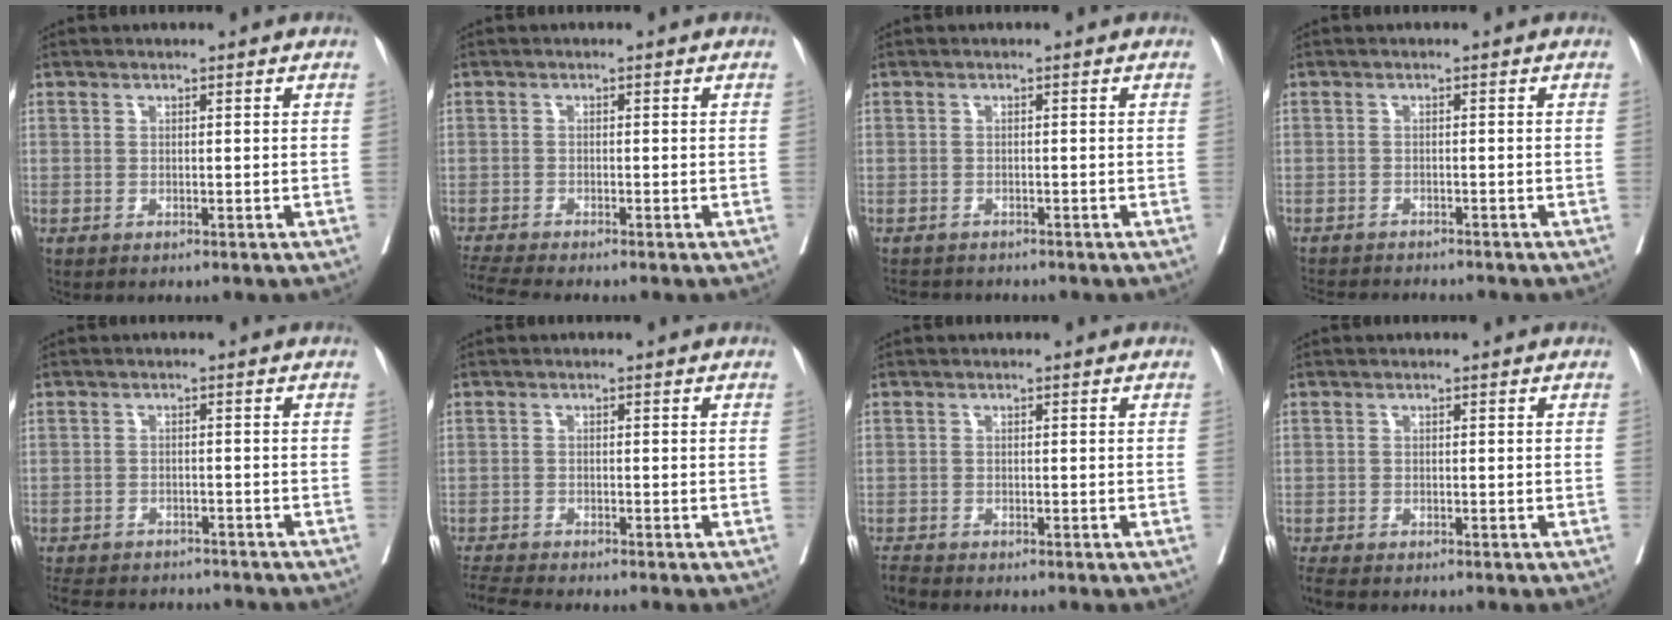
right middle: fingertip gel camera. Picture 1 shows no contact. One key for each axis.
{"total": 4.0, "fx": -3.6, "fy": -0.8, "fz": 1.3, "tx": -0.028, "ty": -0.016, "tz": -0.067}
{"total": 3.4, "fx": -3.2, "fy": 1.2, "fz": 0.5, "tx": -0.009, "ty": -0.008, "tz": -0.049}
{"total": 7.6, "fx": -7.2, "fy": 0.9, "fz": 2.4, "tx": -0.035, "ty": -0.011, "tz": -0.104}
{"total": 13.0, "fx": -11.6, "fy": 4.0, "fz": 4.2, "tx": -0.093, "ty": -0.002, "tz": -0.154}
{"total": 4.6, "fx": -4.4, "fy": -0.4, "fz": 1.2, "tx": -0.022, "ty": -0.017, "tz": -0.077}
{"total": 1.8, "fx": -1.8, "fy": -0.2, "fz": 0.1, "tx": -0.004, "ty": -0.010, "tz": -0.034}
{"total": 2.7, "fx": -2.4, "fy": 0.5, "fz": 1.3, "tx": -0.023, "ty": -0.008, "tz": -0.039}